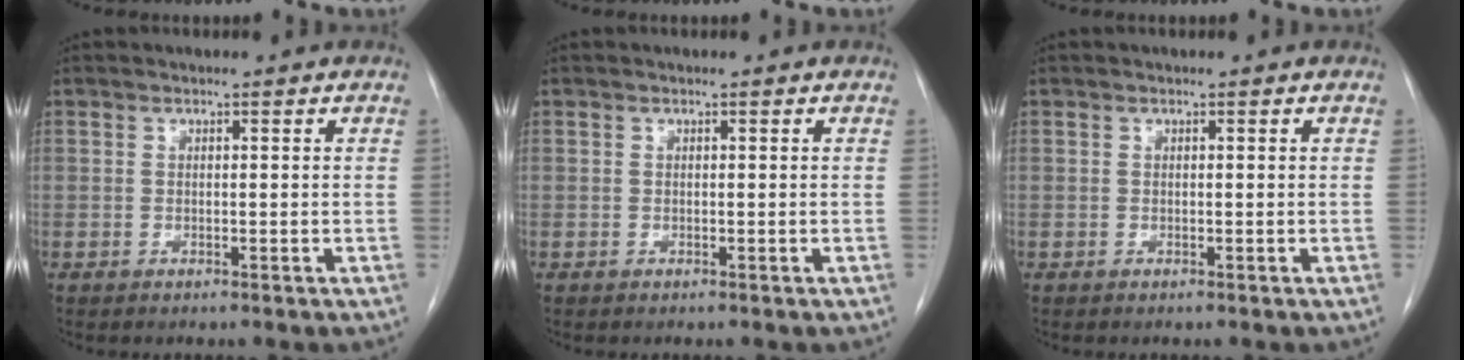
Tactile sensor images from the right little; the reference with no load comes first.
{"total": 0.0}
{"total": 0.0}